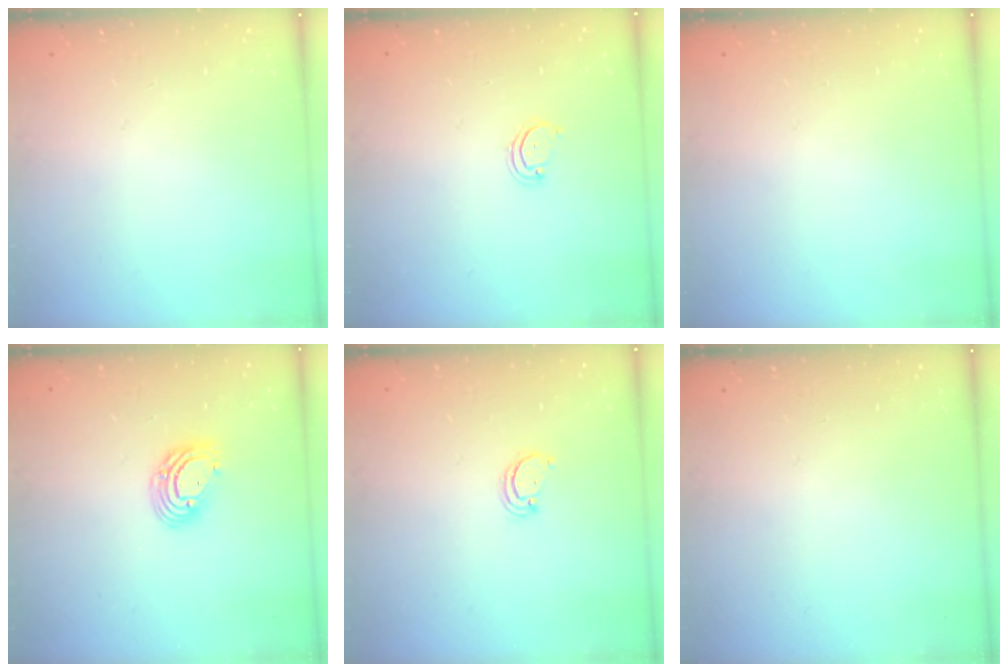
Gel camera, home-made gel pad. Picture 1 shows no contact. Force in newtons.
{"total": 2.5, "press": 2.5, "slide": 0.2}
{"total": 0.0}
{"total": 9.2, "press": 9.0, "slide": 1.5}
{"total": 2.2, "press": 2.2, "slide": 0.1}
{"total": 0.0}